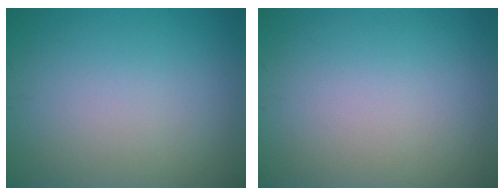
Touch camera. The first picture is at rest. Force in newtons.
{"total": 0.0}